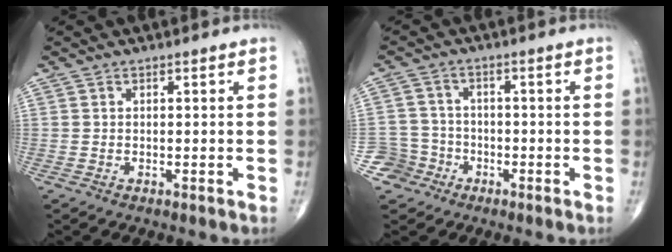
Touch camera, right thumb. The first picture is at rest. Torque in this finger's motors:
{"motor_torque": [-0.47, -0.34, -0.04, 0.00, 0.01]}